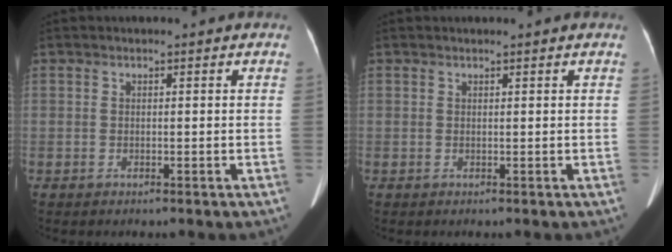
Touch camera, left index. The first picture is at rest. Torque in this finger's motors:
{"motor_torque": [-0.05, -0.10, 0.03, 0.02]}